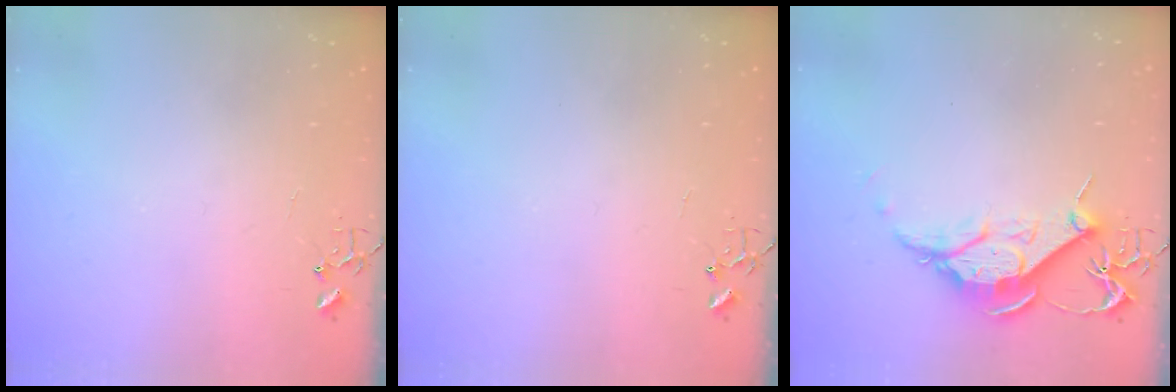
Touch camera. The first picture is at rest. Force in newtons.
{"total": 0.0}
{"total": 13.0, "press": 13.0, "slide": 0.7}